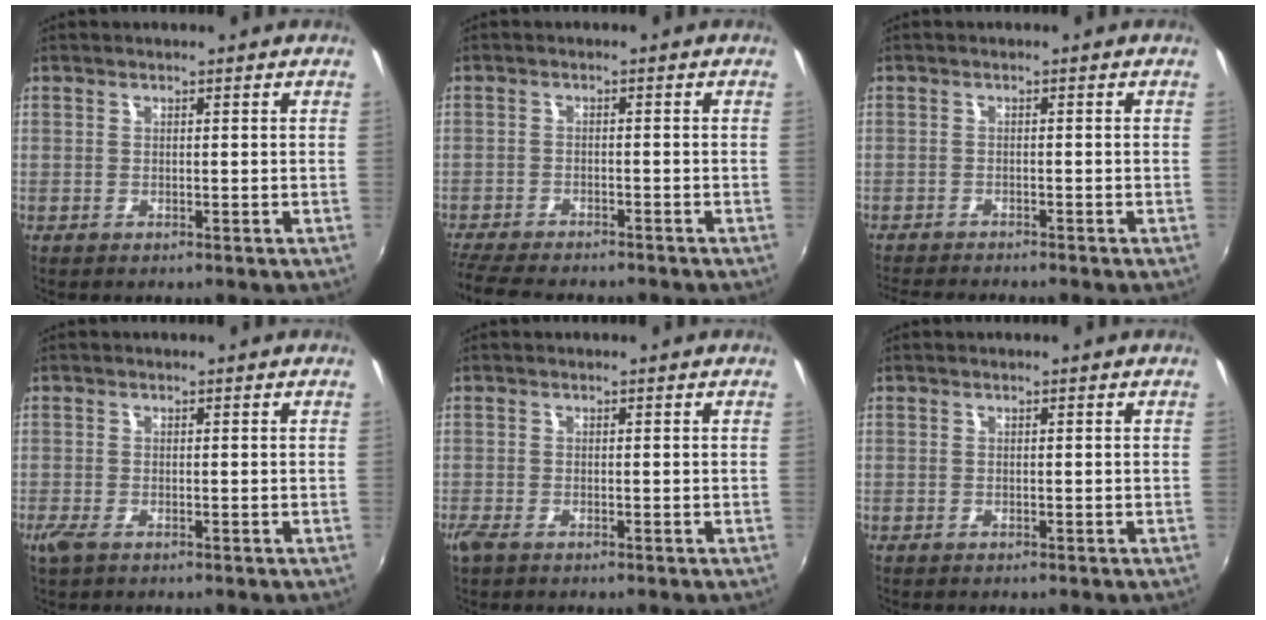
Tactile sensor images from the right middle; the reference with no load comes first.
{"total": 10.4, "force": [-9.2, 2.0, 4.3], "torque": [-0.112, -0.025, -0.154]}
{"total": 5.2, "force": [-4.9, -0.3, 1.8], "torque": [-0.048, -0.019, -0.084]}
{"total": 2.2, "force": [-1.4, 0.8, 1.6], "torque": [-0.033, -0.009, -0.026]}
{"total": 1.8, "force": [-1.2, 0.4, 1.2], "torque": [-0.026, -0.007, -0.024]}
{"total": 0.0}